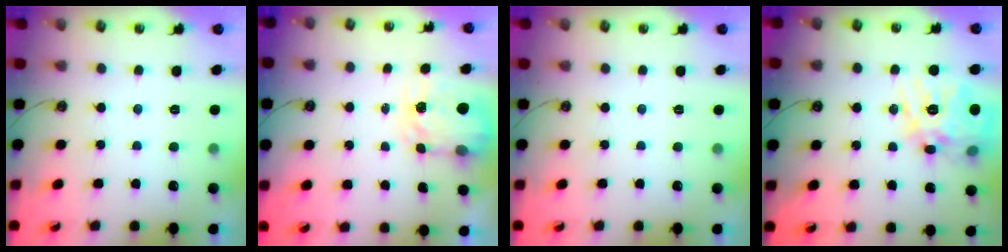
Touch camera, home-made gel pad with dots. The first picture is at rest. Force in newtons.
{"total": 3.8, "press": 3.8, "slide": 0.5}
{"total": 0.0}
{"total": 20.2, "press": 20.0, "slide": 2.8}